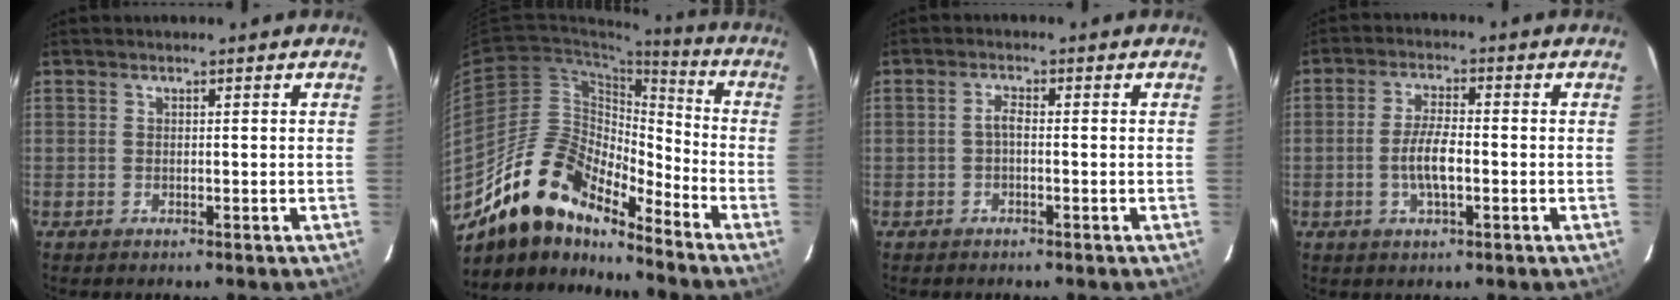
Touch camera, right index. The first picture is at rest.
{"total": 16.9, "force": [-13.8, 5.7, 7.9], "torque": [-0.139, 0.006, -0.259]}
{"total": 1.5, "force": [-0.5, 0.4, 1.3], "torque": [-0.028, 0.006, -0.011]}
{"total": 6.1, "force": [-1.5, 1.9, 5.6], "torque": [-0.112, 0.000, -0.028]}